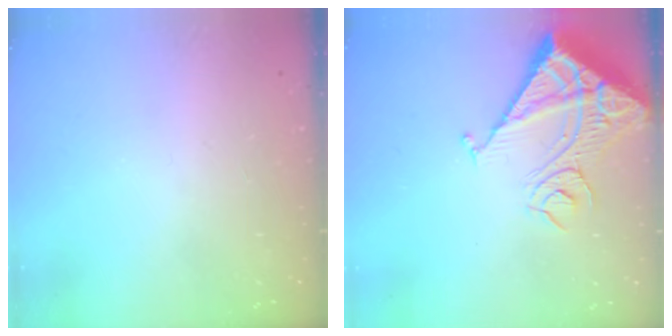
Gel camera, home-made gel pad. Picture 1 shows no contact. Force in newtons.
{"total": 17.3, "press": 17.1, "slide": 2.3}